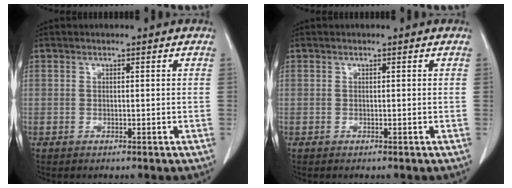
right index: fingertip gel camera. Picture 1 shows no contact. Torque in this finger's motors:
{"motor_torque": [0.11, -0.05, -0.02, 0.00]}